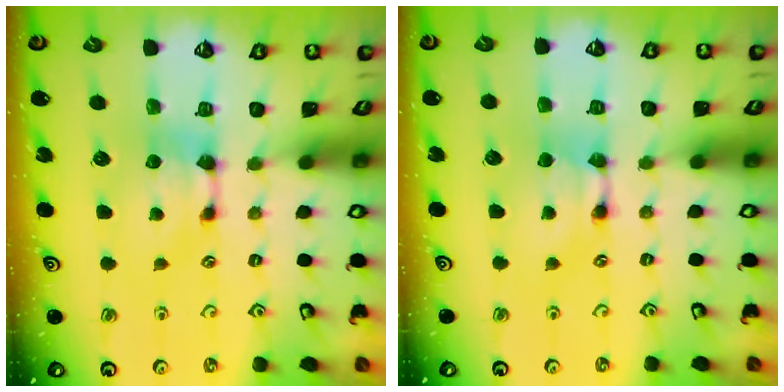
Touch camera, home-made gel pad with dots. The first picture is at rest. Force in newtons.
{"total": 1.5, "press": 1.5, "slide": 0.2}